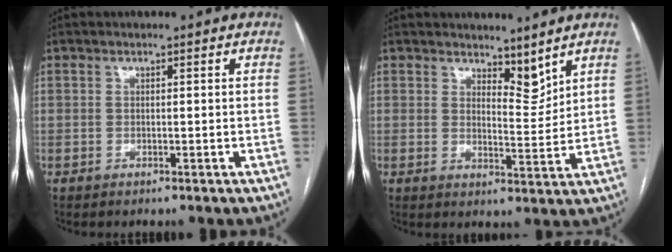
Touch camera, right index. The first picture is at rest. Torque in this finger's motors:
{"motor_torque": [-0.19, 0.09, 0.01, 0.00]}